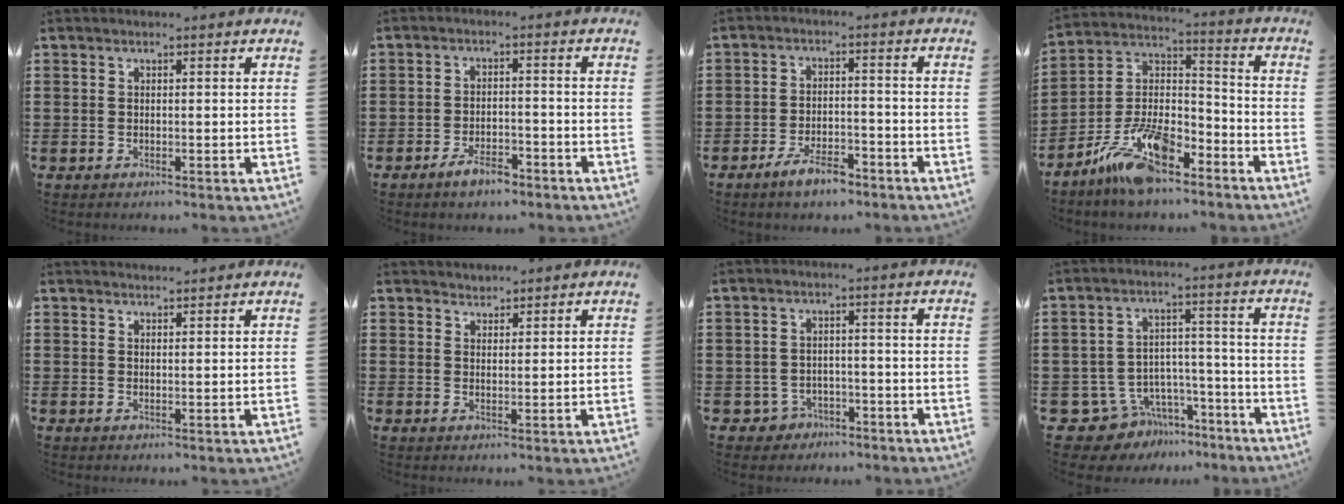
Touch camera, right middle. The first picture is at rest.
{"total": 4.0, "force": [-3.1, 1.3, 2.2], "torque": [-0.042, 0.008, -0.061]}
{"total": 5.3, "force": [-4.1, 1.5, 3.0], "torque": [-0.059, 0.006, -0.079]}
{"total": 13.5, "force": [-10.1, 4.5, 7.8], "torque": [-0.158, 0.033, -0.192]}
{"total": 1.5, "force": [1.5, -0.1, -0.2], "torque": [-0.001, 0.000, 0.029]}
{"total": 1.9, "force": [1.7, 0.4, -0.6], "torque": [0.006, 0.004, 0.035]}
{"total": 2.8, "force": [-2.4, 1.5, 0.3], "torque": [-0.021, 0.000, -0.054]}
{"total": 7.7, "force": [-6.4, 4.1, 0.8], "torque": [-0.027, 0.022, -0.123]}